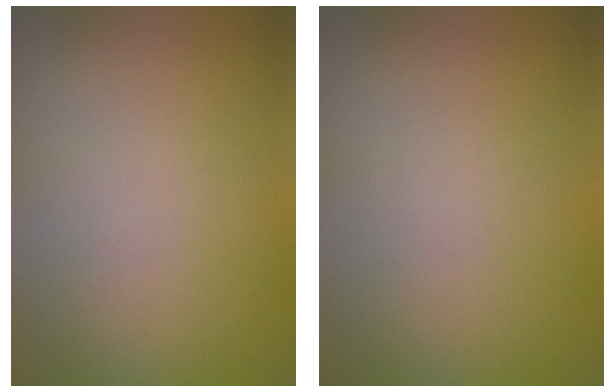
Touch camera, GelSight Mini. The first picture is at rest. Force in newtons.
{"total": 0.0}